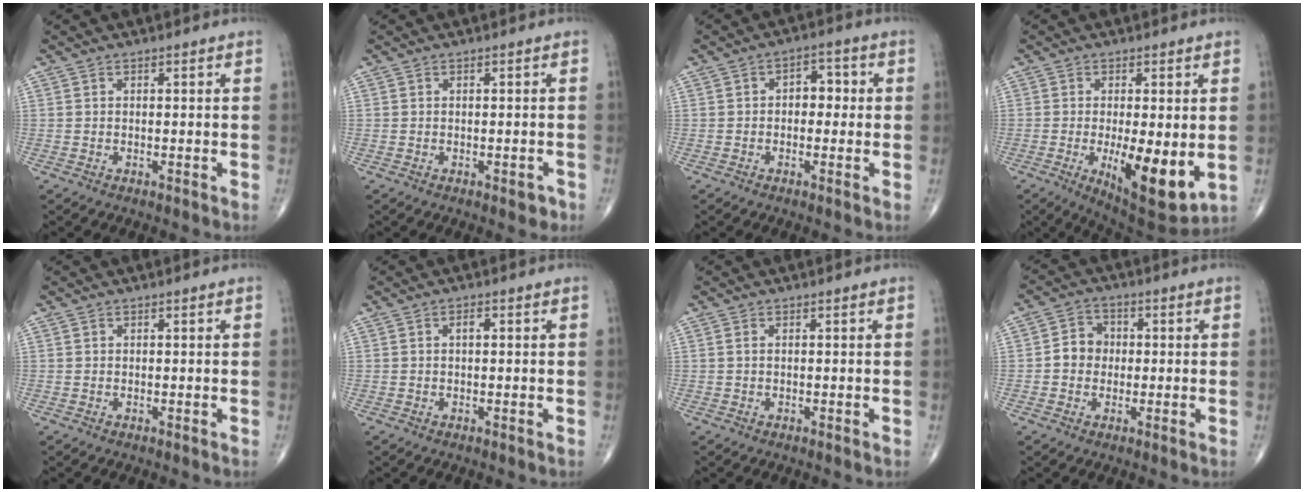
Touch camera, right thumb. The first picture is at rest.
{"total": 1.7, "force": [-0.8, 0.9, 1.1], "torque": [-0.007, 0.003, -0.008]}
{"total": 4.6, "force": [0.1, 3.1, 3.4], "torque": [-0.018, 0.016, -0.007]}
{"total": 12.7, "force": [-2.2, 4.3, 11.7], "torque": [-0.173, -0.030, -0.023]}
{"total": 0.0}
{"total": 1.3, "force": [0.2, 0.6, 1.1], "torque": [-0.014, 0.002, 0.001]}
{"total": 0.5, "force": [0.1, 0.3, 0.5], "torque": [-0.012, 0.005, 0.003]}
{"total": 5.2, "force": [-0.2, 4.6, 2.4], "torque": [-0.022, 0.015, -0.012]}